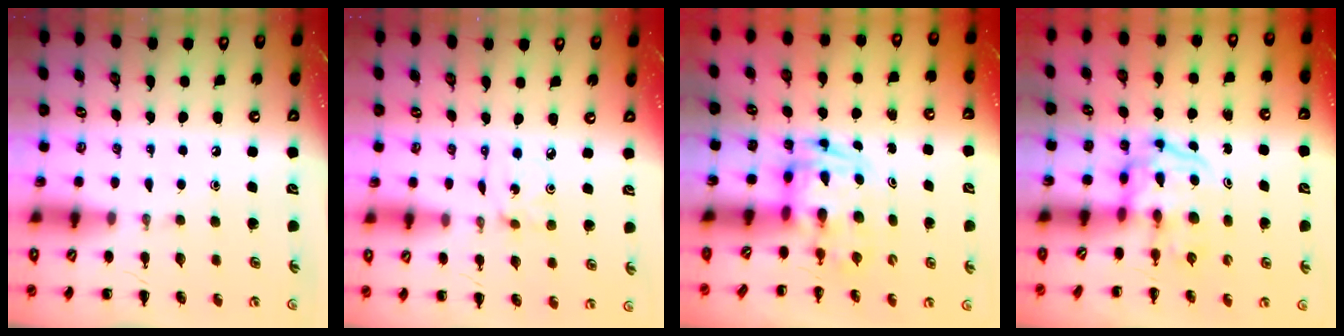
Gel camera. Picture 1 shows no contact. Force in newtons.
{"total": 1.8, "press": 1.7, "slide": 0.5}
{"total": 2.7, "press": 2.6, "slide": 0.5}
{"total": 3.8, "press": 3.7, "slide": 0.5}